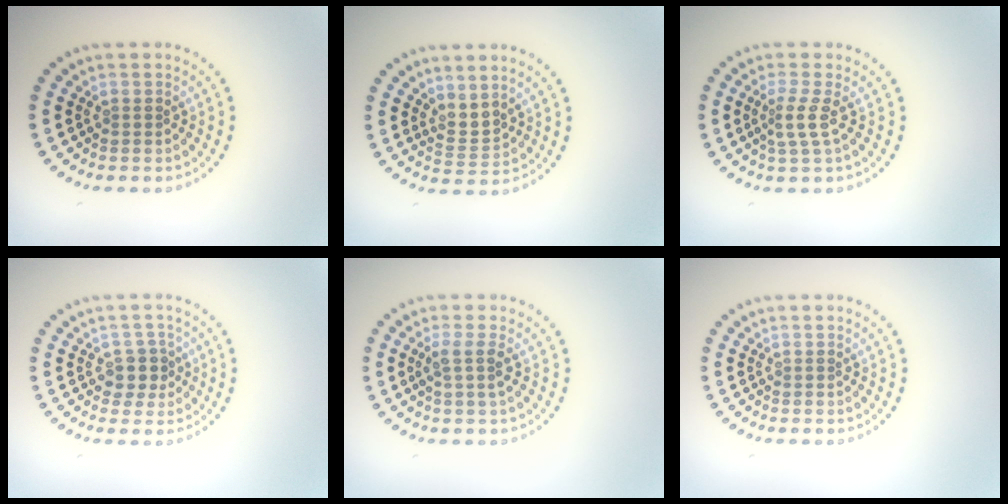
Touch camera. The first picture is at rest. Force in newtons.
{"total": 2.0, "press": 1.4, "slide": 1.4}
{"total": 2.2, "press": 1.6, "slide": 1.5}
{"total": 2.5, "press": 2.2, "slide": 1.3}
{"total": 2.0, "press": 1.6, "slide": 1.2}
{"total": 0.0}